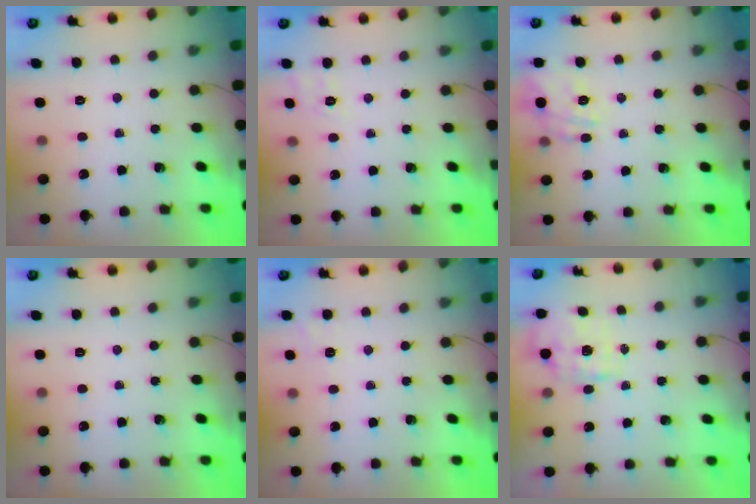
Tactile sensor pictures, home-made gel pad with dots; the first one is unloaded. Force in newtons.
{"total": 2.8, "press": 2.0, "slide": 2.0}
{"total": 14.1, "press": 14.1, "slide": 0.9}
{"total": 0.0}
{"total": 2.0, "press": 1.3, "slide": 1.6}
{"total": 1.8, "press": 1.7, "slide": 0.6}